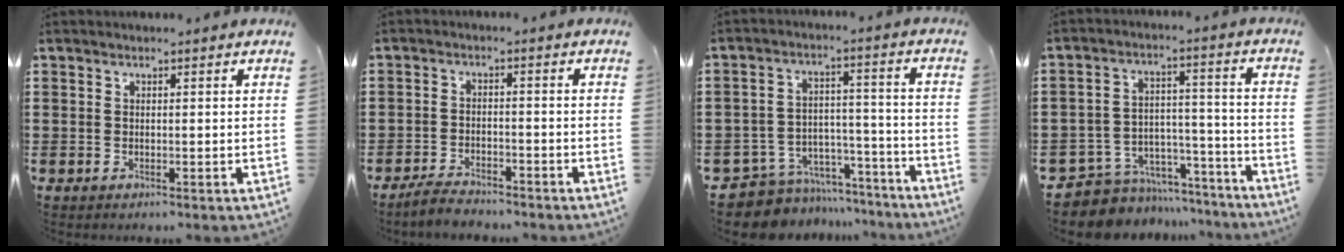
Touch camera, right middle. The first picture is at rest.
{"total": 3.3, "force": [-3.2, 0.5, 0.5], "torque": [-0.014, 0.006, -0.067]}
{"total": 7.7, "force": [-7.0, 3.0, 0.7], "torque": [-0.022, 0.017, -0.135]}
{"total": 6.3, "force": [-5.6, 2.9, 0.2], "torque": [-0.013, 0.011, -0.108]}